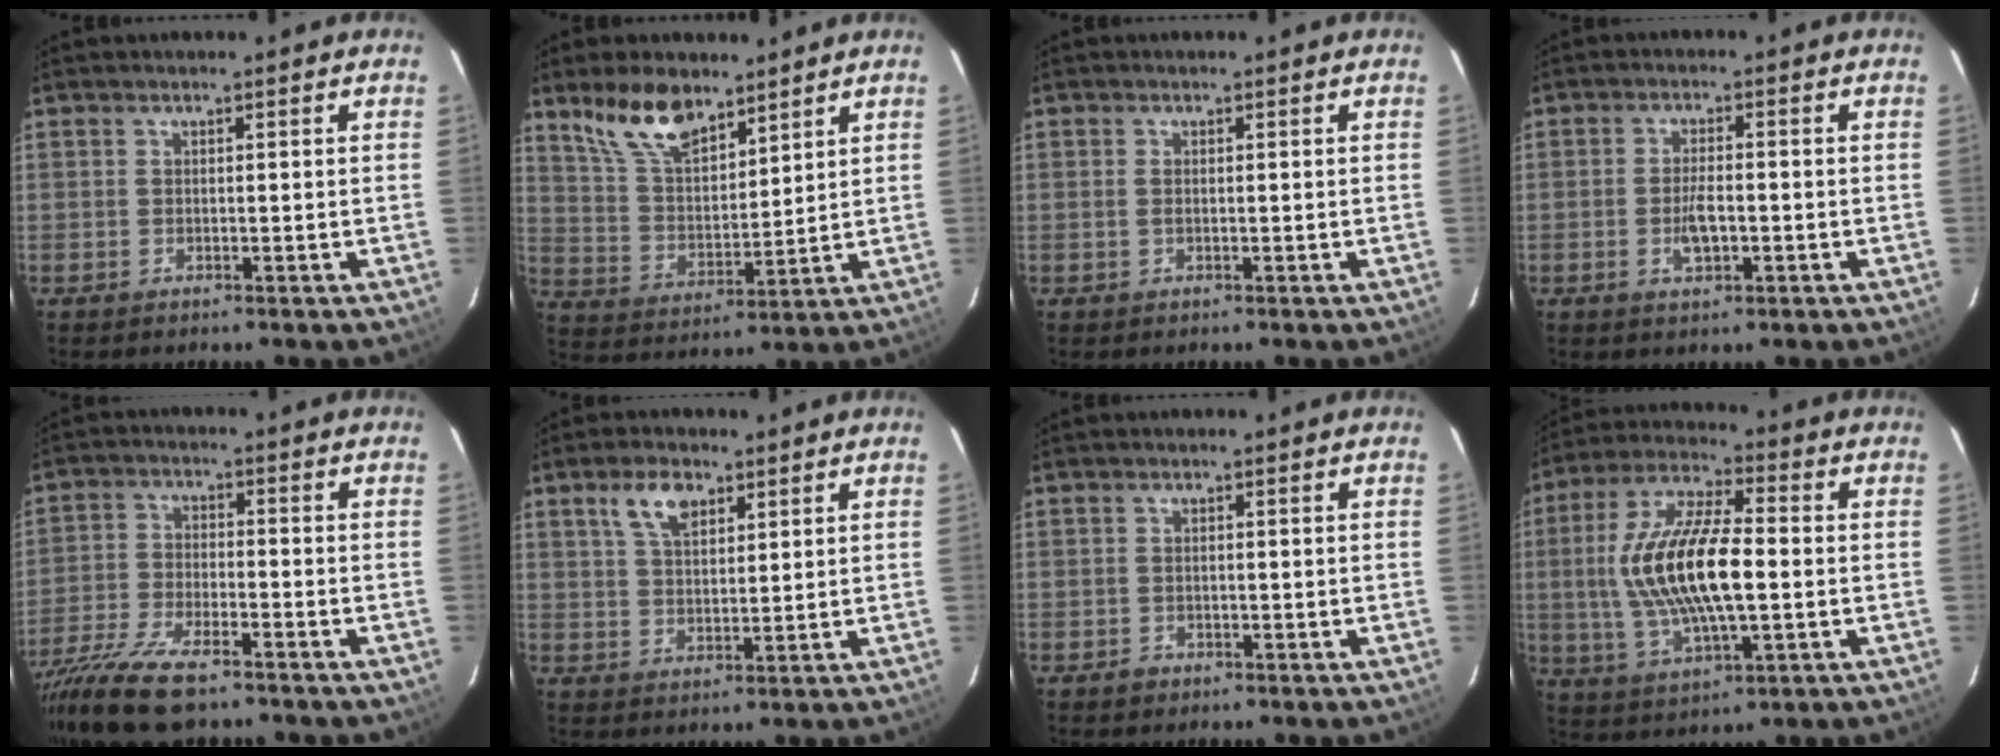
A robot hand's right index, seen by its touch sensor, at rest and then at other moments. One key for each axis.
{"total": 11.9, "fx": 8.7, "fy": 5.1, "fz": 6.4, "tx": -0.120, "ty": 0.011, "tz": 0.173}
{"total": 0.9, "fx": -0.1, "fy": 0.5, "fz": 0.7, "tx": -0.017, "ty": 0.000, "tz": -0.003}
{"total": 4.6, "fx": -1.4, "fy": 1.7, "fz": 4.0, "tx": -0.080, "ty": -0.001, "tz": -0.022}
{"total": 14.5, "fx": -11.3, "fy": 4.1, "fz": 8.2, "tx": -0.188, "ty": -0.041, "tz": -0.210}
{"total": 6.3, "fx": 3.5, "fy": 3.2, "fz": 4.1, "tx": -0.075, "ty": 0.011, "tz": 0.065}
{"total": 1.5, "fx": -0.8, "fy": 1.3, "fz": 0.2, "tx": -0.004, "ty": 0.003, "tz": -0.008}
{"total": 17.4, "fx": -0.4, "fy": 6.4, "fz": 16.2, "tx": -0.323, "ty": 0.006, "tz": -0.005}